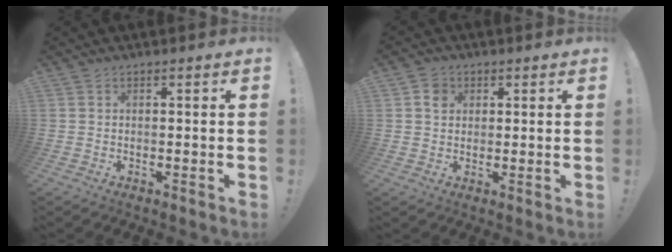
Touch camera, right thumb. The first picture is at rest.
{"total": 3.9, "force": [1.2, 3.5, 1.2], "torque": [0.001, -0.004, 0.019]}